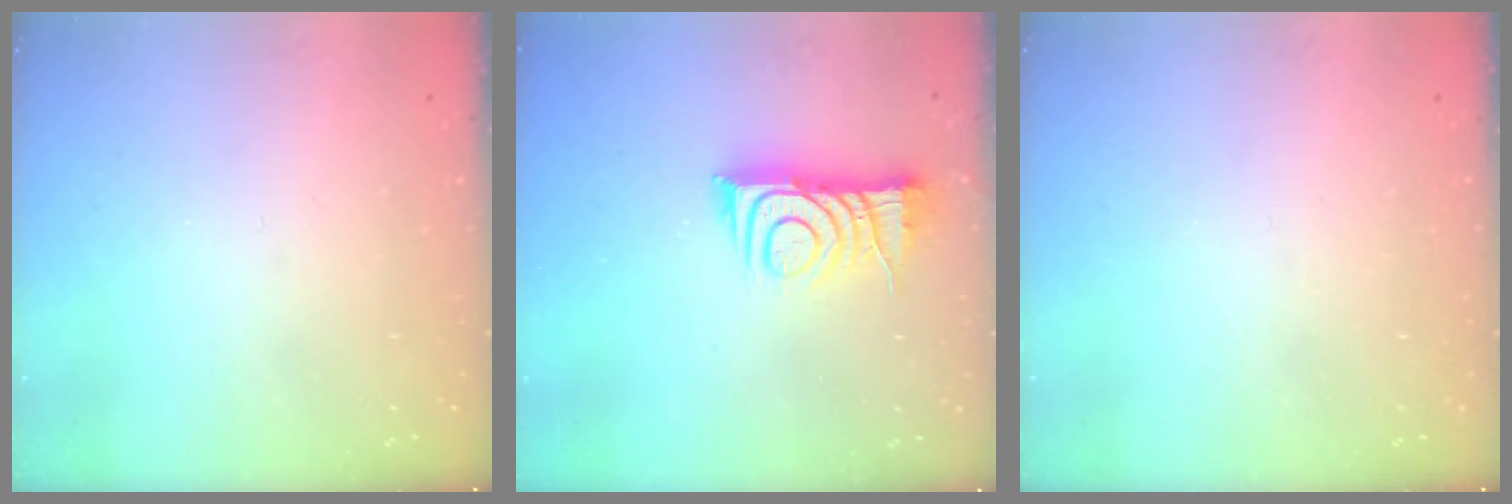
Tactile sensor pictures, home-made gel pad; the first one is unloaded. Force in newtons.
{"total": 10.0, "press": 10.0, "slide": 0.3}
{"total": 0.0}